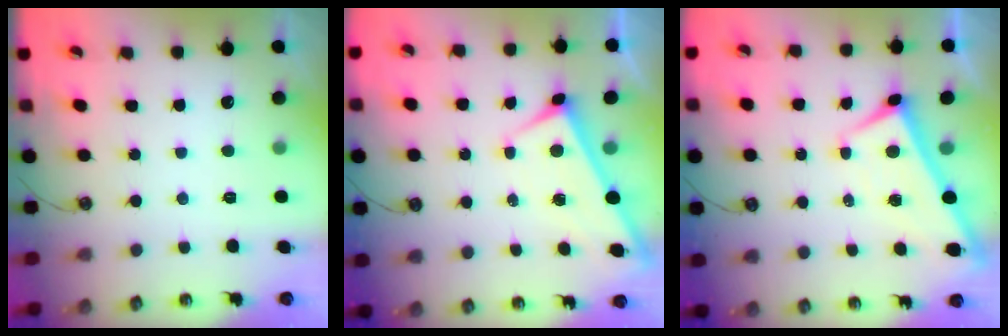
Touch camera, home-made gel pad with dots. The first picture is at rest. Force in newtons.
{"total": 1.7, "press": 1.7, "slide": 0.1}
{"total": 2.2, "press": 2.2, "slide": 0.3}